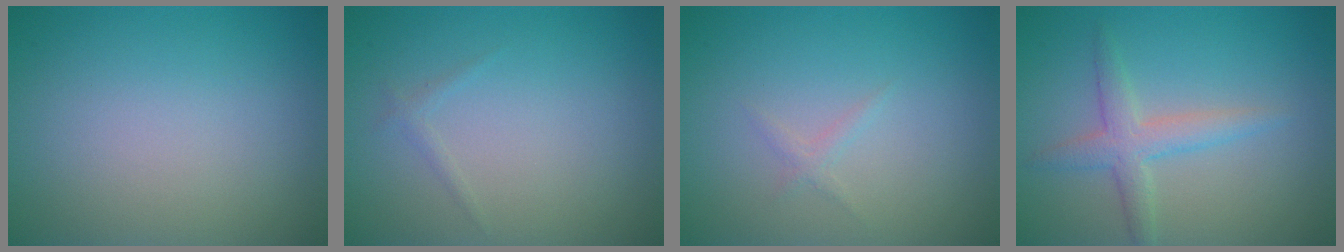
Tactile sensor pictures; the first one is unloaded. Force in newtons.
{"total": 0.7, "press": 0.7, "slide": 0.1}
{"total": 0.8, "press": 0.8, "slide": 0.1}
{"total": 2.8, "press": 2.8, "slide": 0.1}